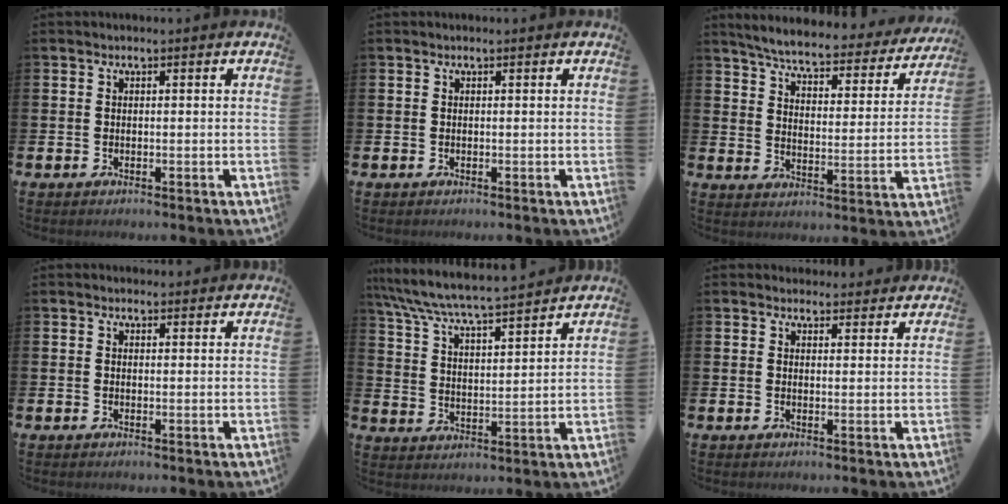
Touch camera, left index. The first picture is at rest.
{"total": 0.0}
{"total": 5.6, "force": [5.2, 0.6, 2.0], "torque": [-0.062, -0.038, 0.082]}
{"total": 1.0, "force": [0.9, 0.5, 0.1], "torque": [0.011, 0.001, 0.014]}
{"total": 6.6, "force": [6.3, 0.2, 1.9], "torque": [-0.070, -0.046, 0.107]}
{"total": 2.5, "force": [2.4, 0.7, -0.2], "torque": [0.013, -0.014, 0.041]}